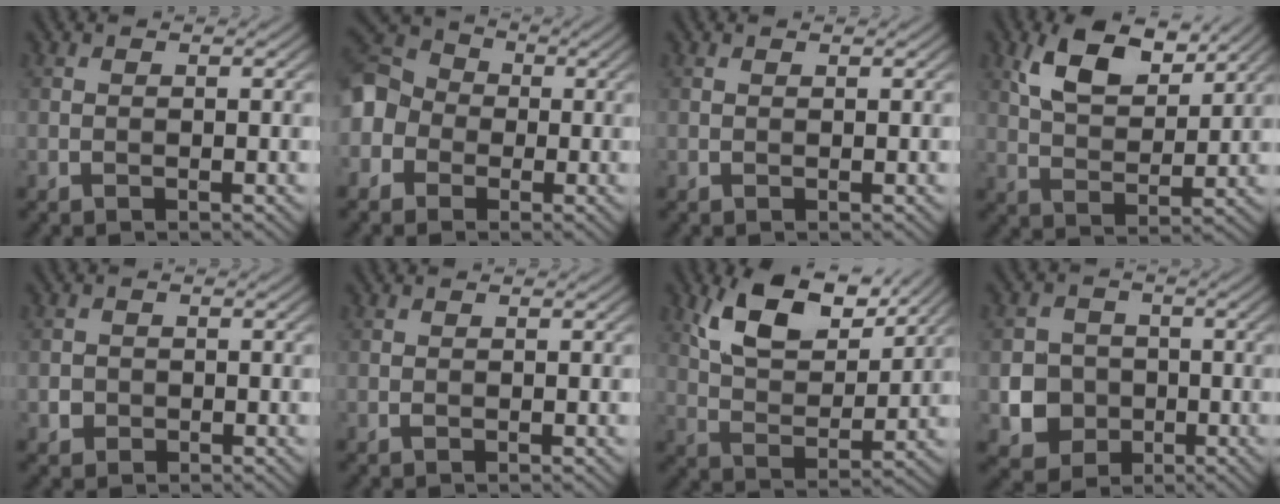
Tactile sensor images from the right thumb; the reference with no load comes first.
{"total": 7.4, "force": [-1.7, 6.3, 3.4], "torque": [-0.106, 0.002, -0.054]}
{"total": 0.0}
{"total": 8.4, "force": [4.8, 4.0, 5.6], "torque": [-0.117, -0.001, 0.093]}
{"total": 1.5, "force": [-0.5, 1.4, 0.3], "torque": [-0.002, -0.005, -0.013]}
{"total": 0.0}
{"total": 10.6, "force": [6.4, 4.8, 6.9], "torque": [-0.146, 0.002, 0.122]}
{"total": 6.2, "force": [-1.3, 5.7, 2.0], "torque": [-0.043, -0.014, -0.044]}